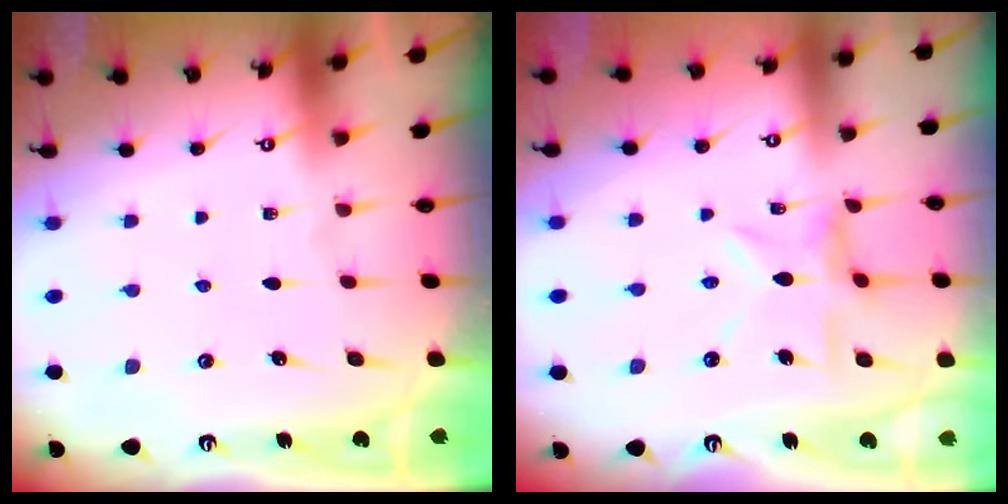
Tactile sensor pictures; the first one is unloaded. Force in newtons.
{"total": 8.1, "press": 8.1, "slide": 0.8}